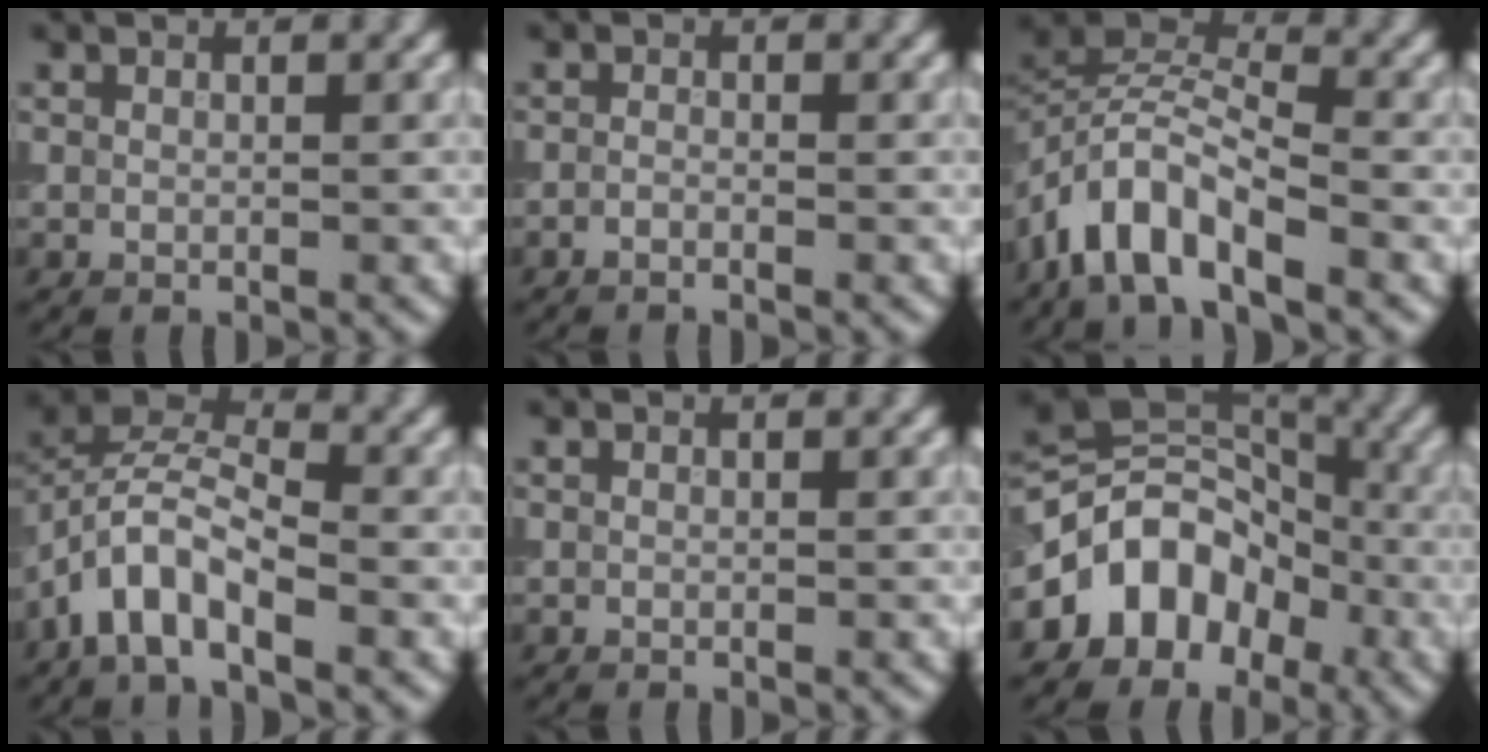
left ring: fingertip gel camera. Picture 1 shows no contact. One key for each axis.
{"total": 0.7, "fx": -0.6, "fy": 0.1, "fz": 0.4, "tx": -0.008, "ty": 0.000, "tz": -0.013}
{"total": 6.3, "fx": -3.8, "fy": 2.7, "fz": 4.3, "tx": -0.068, "ty": 0.005, "tz": -0.080}
{"total": 5.9, "fx": -3.2, "fy": 2.6, "fz": 4.2, "tx": -0.075, "ty": 0.011, "tz": -0.070}
{"total": 0.0}
{"total": 8.1, "fx": -3.2, "fy": 6.3, "fz": 4.1, "tx": -0.043, "ty": 0.016, "tz": -0.071}